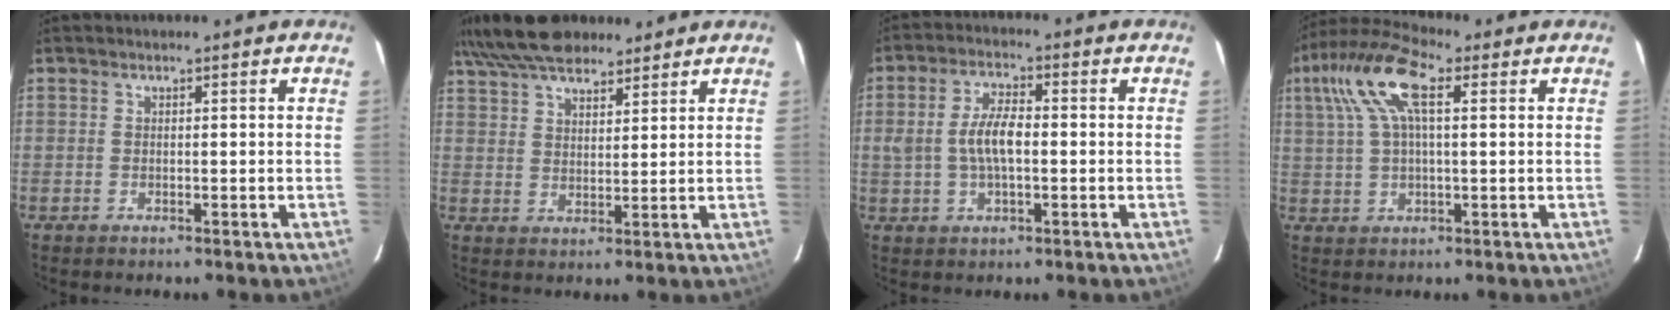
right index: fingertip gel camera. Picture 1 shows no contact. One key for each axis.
{"total": 14.3, "fx": 11.4, "fy": 5.8, "fz": 6.5, "tx": -0.140, "ty": 0.055, "tz": 0.193}
{"total": 6.9, "fx": -0.4, "fy": 3.0, "fz": 6.2, "tx": -0.122, "ty": 0.008, "tz": -0.003}
{"total": 11.7, "fx": 4.3, "fy": 4.2, "fz": 10.1, "tx": -0.205, "ty": 0.032, "tz": 0.075}